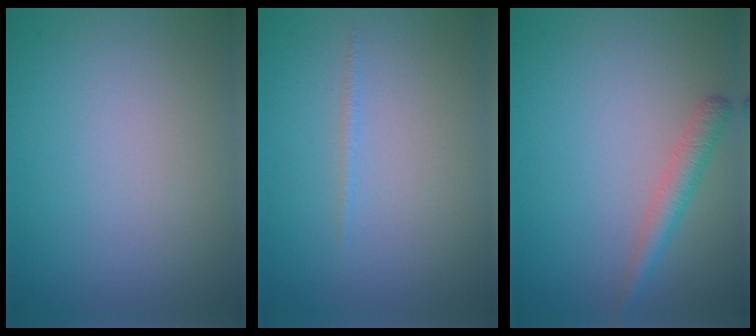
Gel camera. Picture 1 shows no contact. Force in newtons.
{"total": 0.5, "press": 0.5, "slide": 0.1}
{"total": 2.2, "press": 2.2, "slide": 0.1}